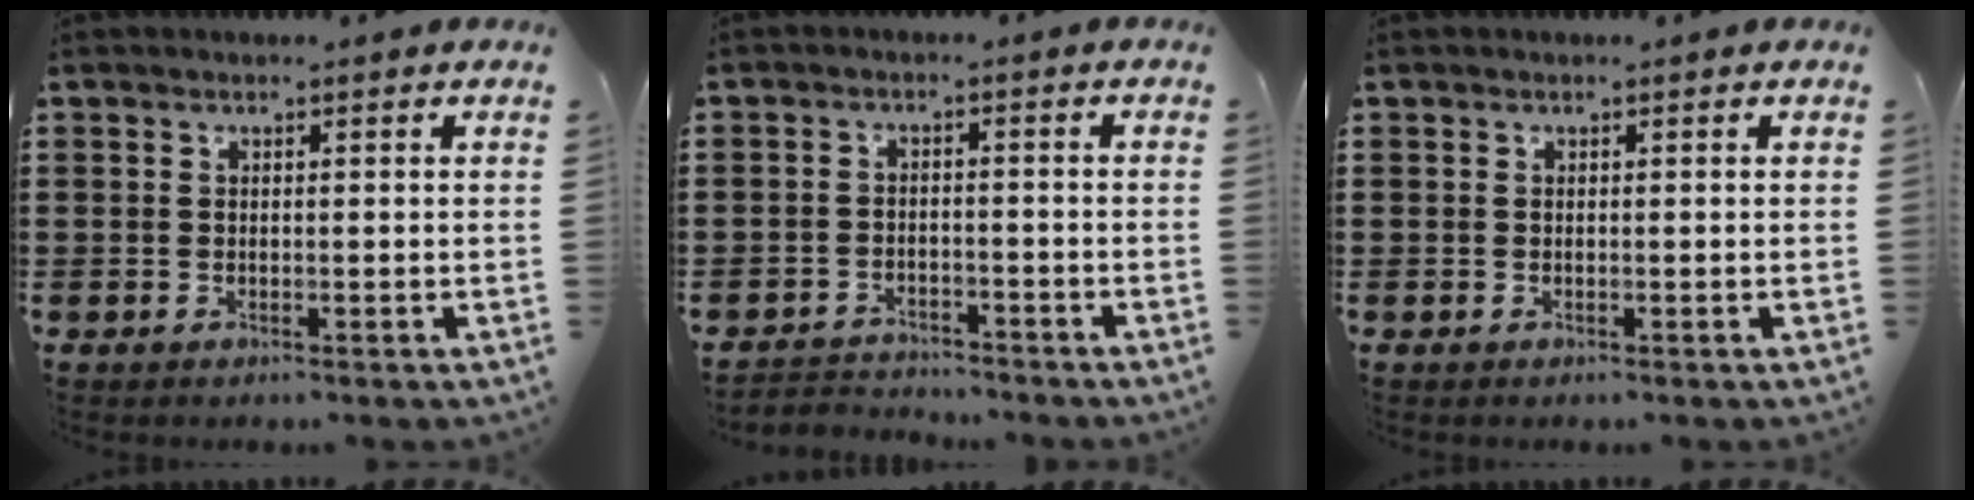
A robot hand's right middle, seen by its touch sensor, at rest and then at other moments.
{"total": 2.9, "force": [-2.8, 0.6, -0.3], "torque": [-0.006, -0.003, -0.061]}
{"total": 0.0}